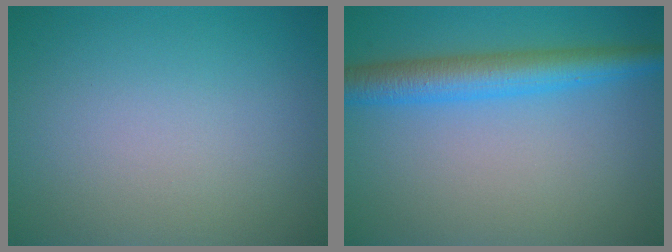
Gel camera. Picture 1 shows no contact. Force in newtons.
{"total": 4.9, "press": 4.9, "slide": 0.3}